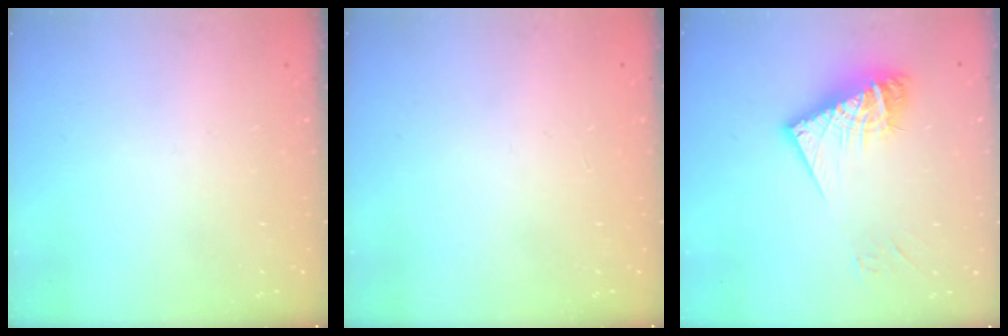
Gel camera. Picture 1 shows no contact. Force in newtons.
{"total": 0.0}
{"total": 14.8, "press": 14.7, "slide": 1.5}